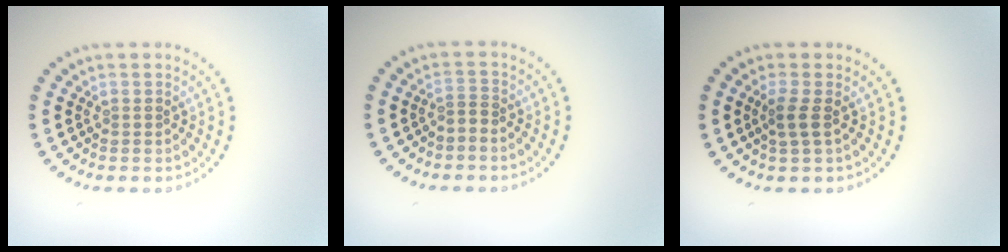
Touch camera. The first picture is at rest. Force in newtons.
{"total": 0.9, "press": 0.3, "slide": 0.8}
{"total": 1.5, "press": 1.2, "slide": 0.9}